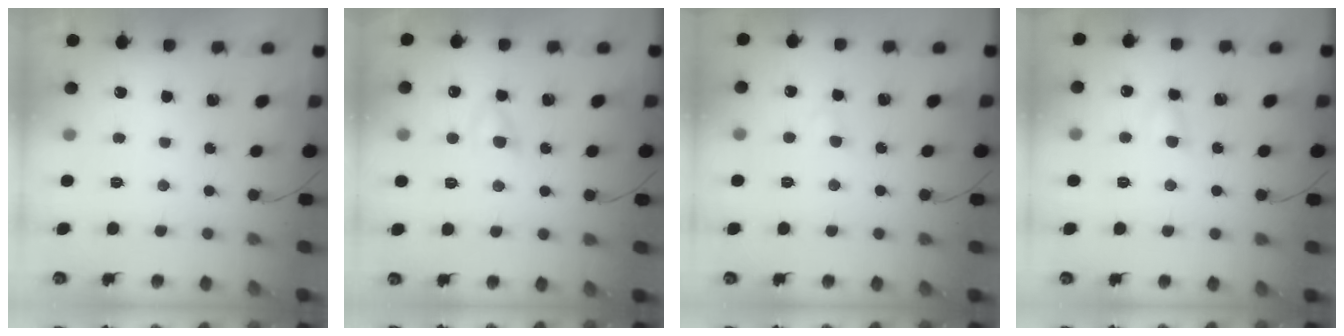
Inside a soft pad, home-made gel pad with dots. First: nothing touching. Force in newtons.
{"total": 2.7, "press": 2.4, "slide": 1.2}
{"total": 2.3, "press": 2.1, "slide": 0.8}
{"total": 4.0, "press": 3.9, "slide": 1.1}